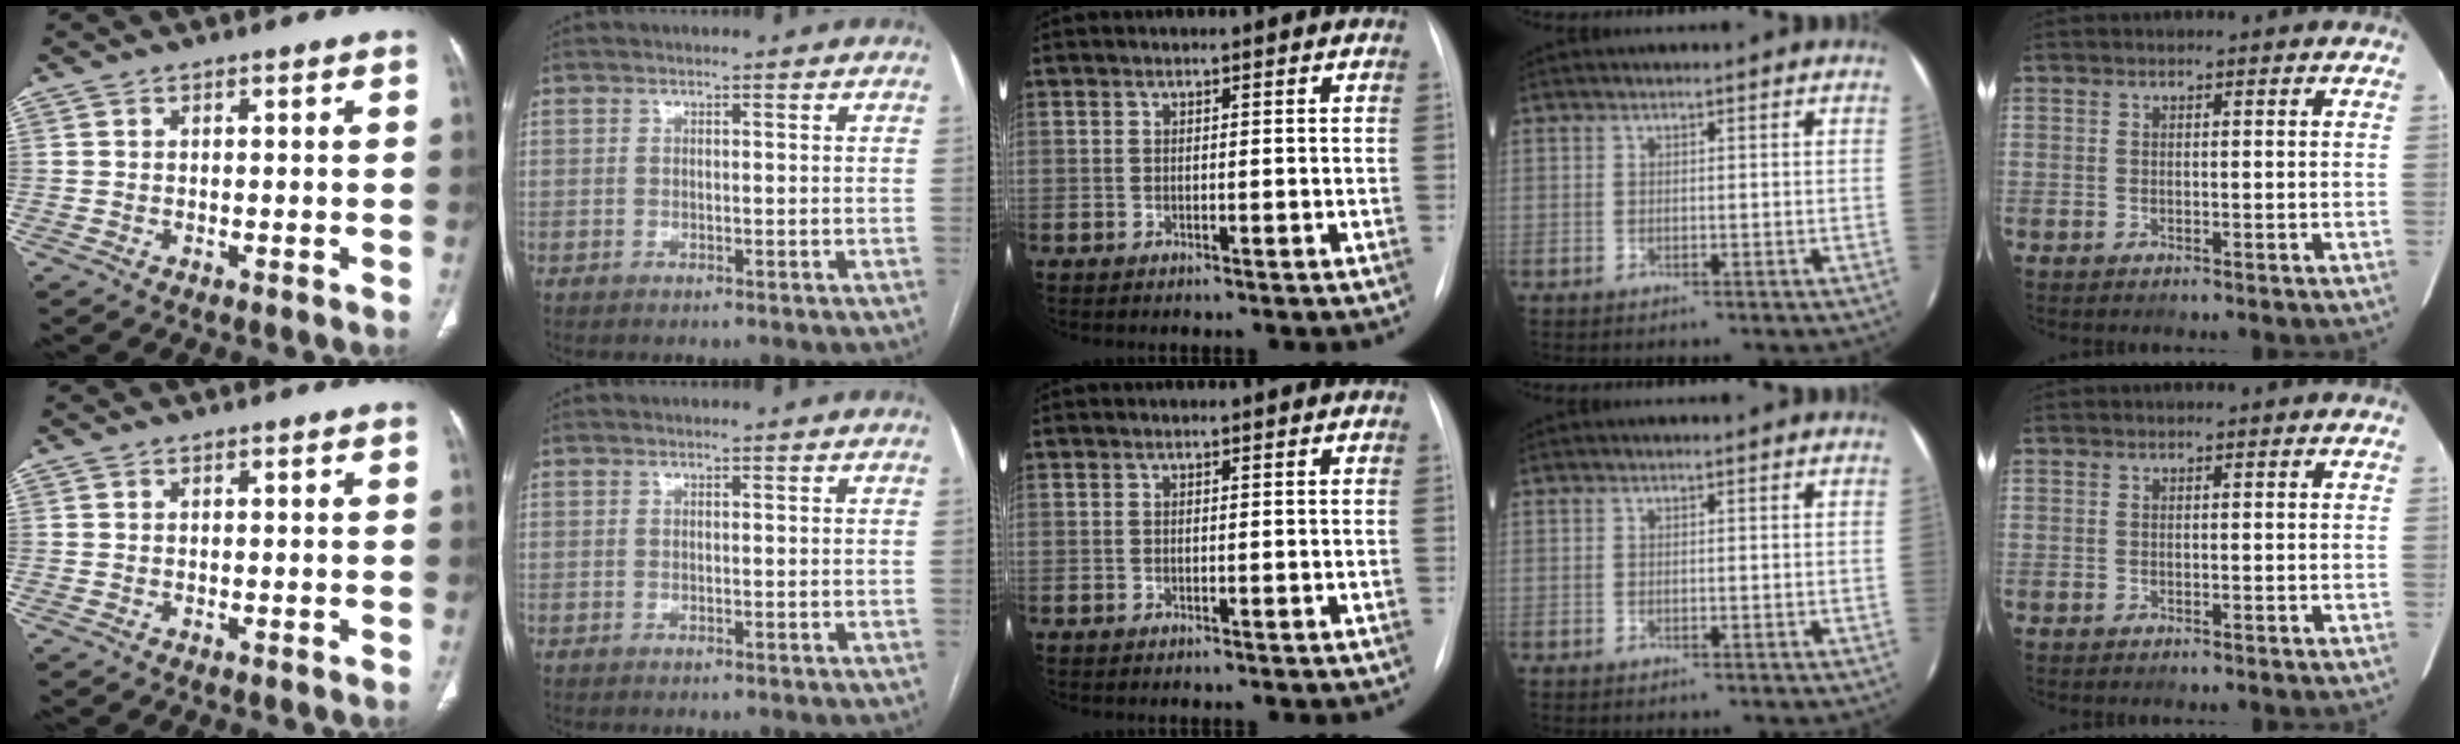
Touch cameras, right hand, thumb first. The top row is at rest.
{}